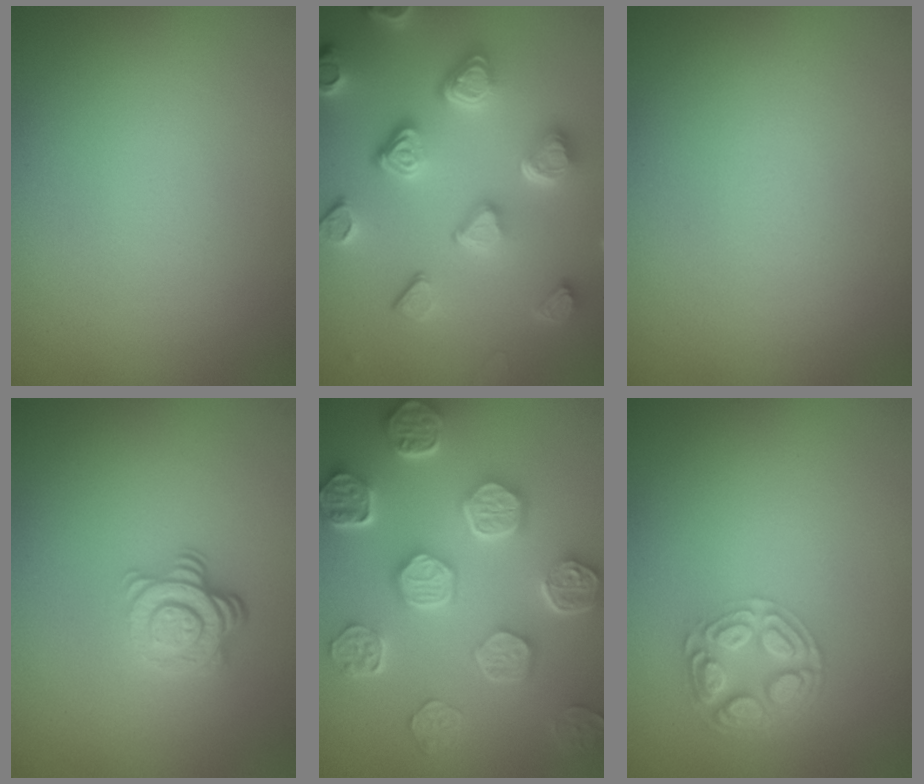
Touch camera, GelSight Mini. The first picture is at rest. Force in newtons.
{"total": 6.8, "press": 5.4, "slide": 4.2}
{"total": 0.0}
{"total": 4.0, "press": 2.8, "slide": 2.9}
{"total": 7.8, "press": 6.1, "slide": 4.9}
{"total": 4.5, "press": 3.5, "slide": 2.9}